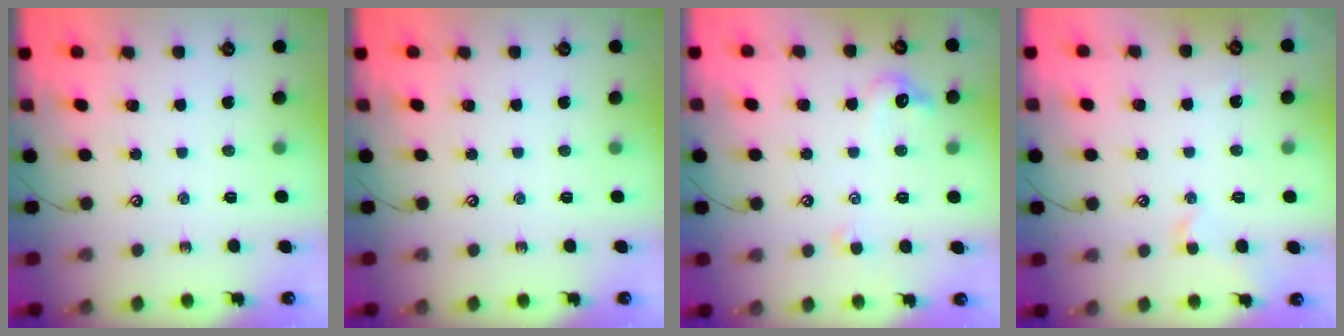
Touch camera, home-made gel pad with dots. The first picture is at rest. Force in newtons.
{"total": 0.0}
{"total": 2.6, "press": 2.5, "slide": 0.5}
{"total": 0.9, "press": 0.8, "slide": 0.3}